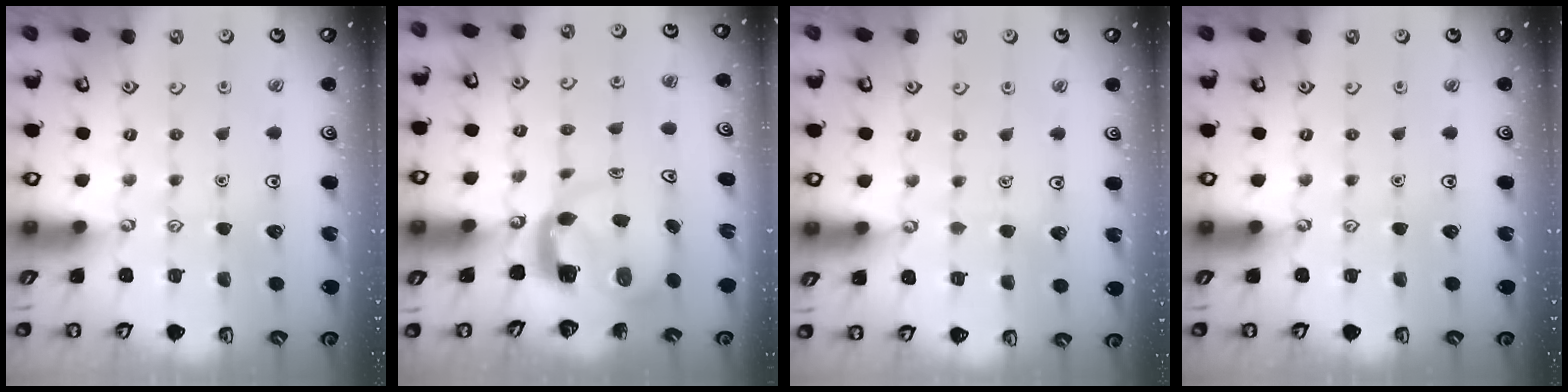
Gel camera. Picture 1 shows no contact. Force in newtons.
{"total": 4.6, "press": 4.6, "slide": 0.5}
{"total": 1.5, "press": 1.5, "slide": 0.2}
{"total": 0.0}